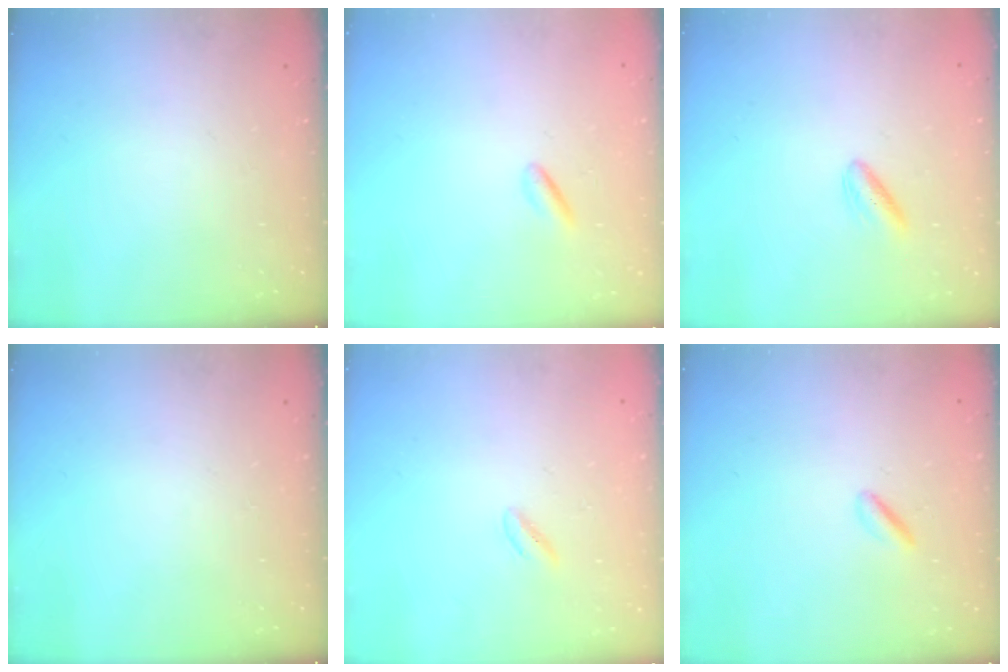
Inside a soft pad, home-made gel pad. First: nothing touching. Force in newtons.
{"total": 0.6, "press": 0.2, "slide": 0.5}
{"total": 3.5, "press": 3.1, "slide": 1.5}
{"total": 0.0}
{"total": 0.8, "press": 0.6, "slide": 0.6}
{"total": 0.9, "press": 0.7, "slide": 0.6}